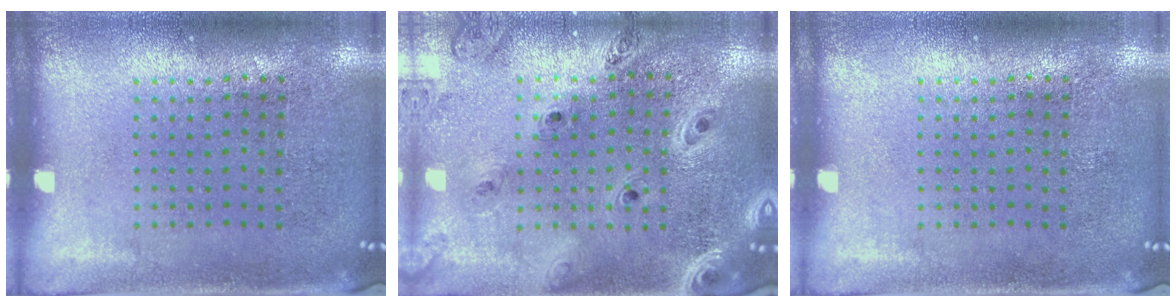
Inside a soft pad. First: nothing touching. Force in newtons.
{"total": 1.4, "press": 1.3, "slide": 0.2}
{"total": 0.0}